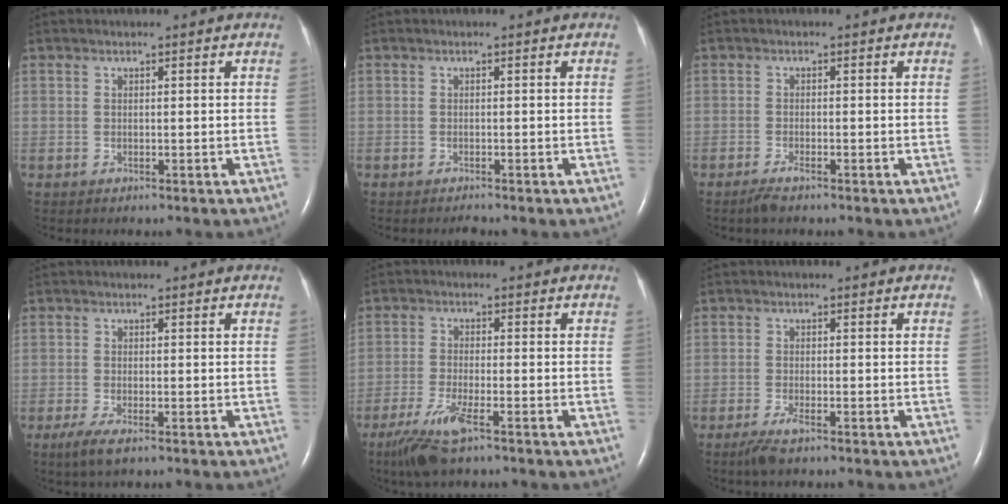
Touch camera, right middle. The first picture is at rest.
{"total": 0.5, "force": [-0.5, -0.1, 0.1], "torque": [-0.005, -0.002, -0.007]}
{"total": 1.8, "force": [-1.4, 0.2, 1.1], "torque": [-0.034, -0.006, -0.027]}
{"total": 3.0, "force": [-1.8, 0.5, 2.4], "torque": [-0.058, -0.010, -0.039]}
{"total": 6.7, "force": [-4.3, 0.9, 5.0], "torque": [-0.112, -0.017, -0.079]}
{"total": 2.8, "force": [-2.0, 0.4, 1.9], "torque": [-0.050, -0.007, -0.039]}